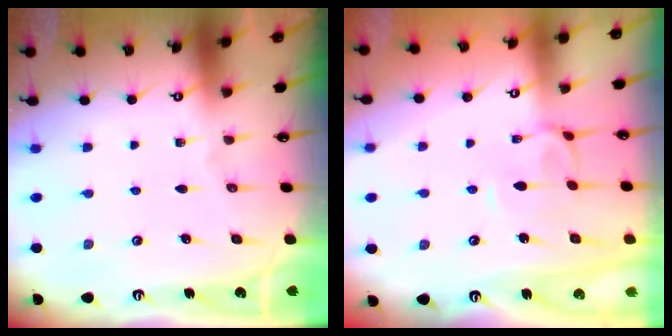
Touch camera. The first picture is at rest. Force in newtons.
{"total": 3.2, "press": 3.2, "slide": 0.6}